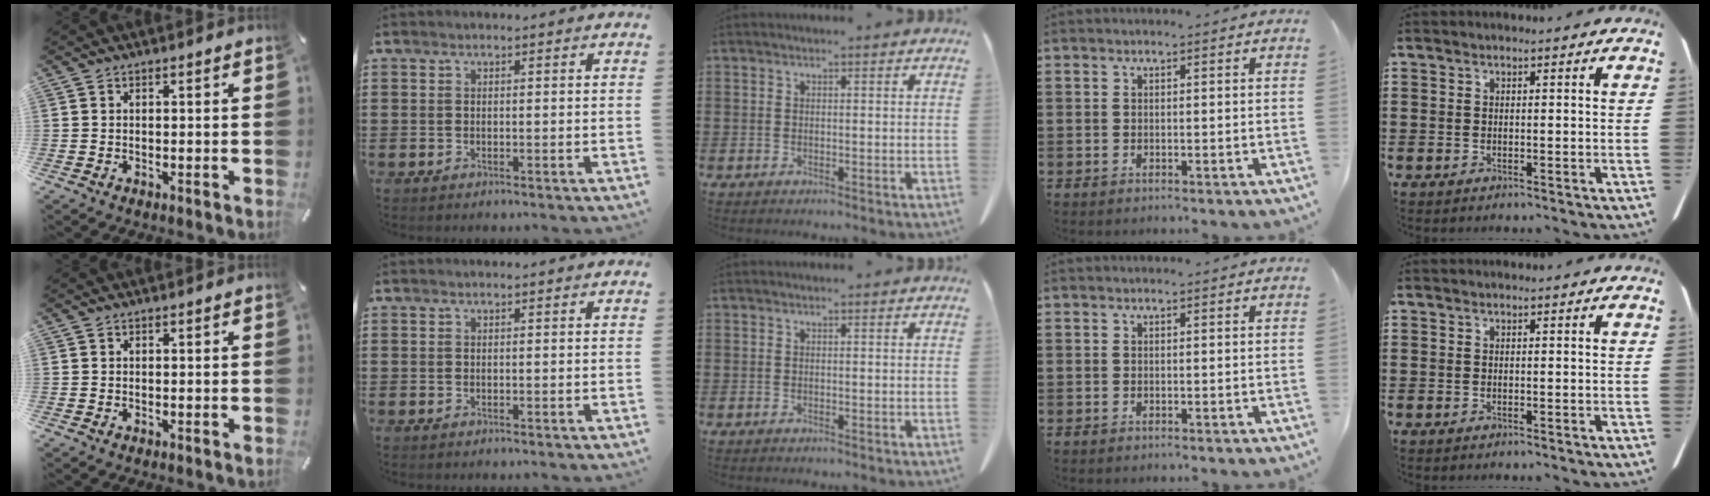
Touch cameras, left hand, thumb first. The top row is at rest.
{}